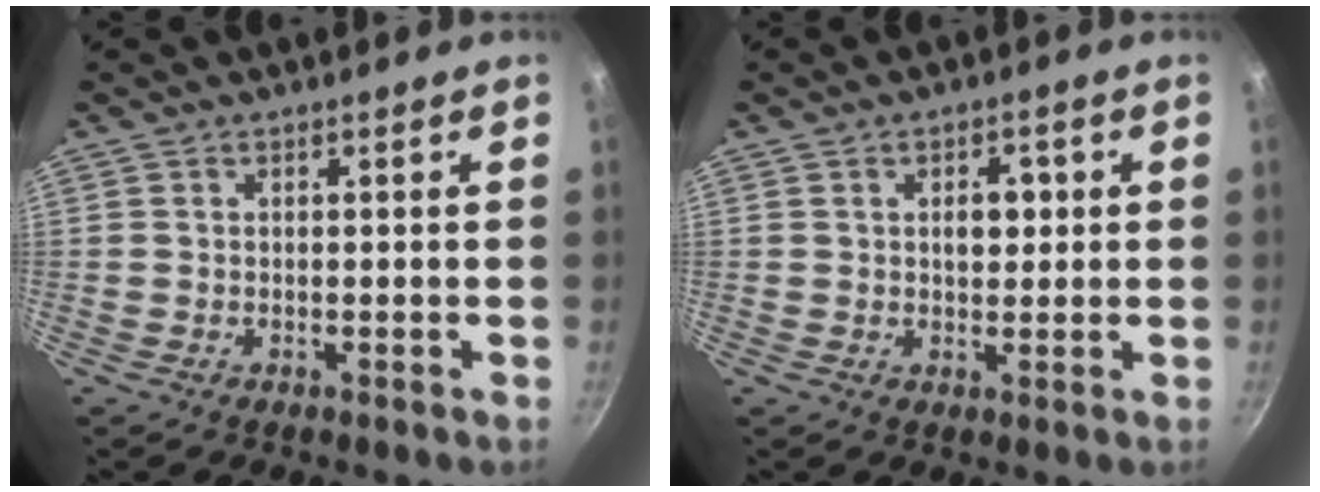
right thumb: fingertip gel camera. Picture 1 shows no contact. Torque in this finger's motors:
{"motor_torque": [0.63, 0.89, 0.89, 0.24, 0.00]}